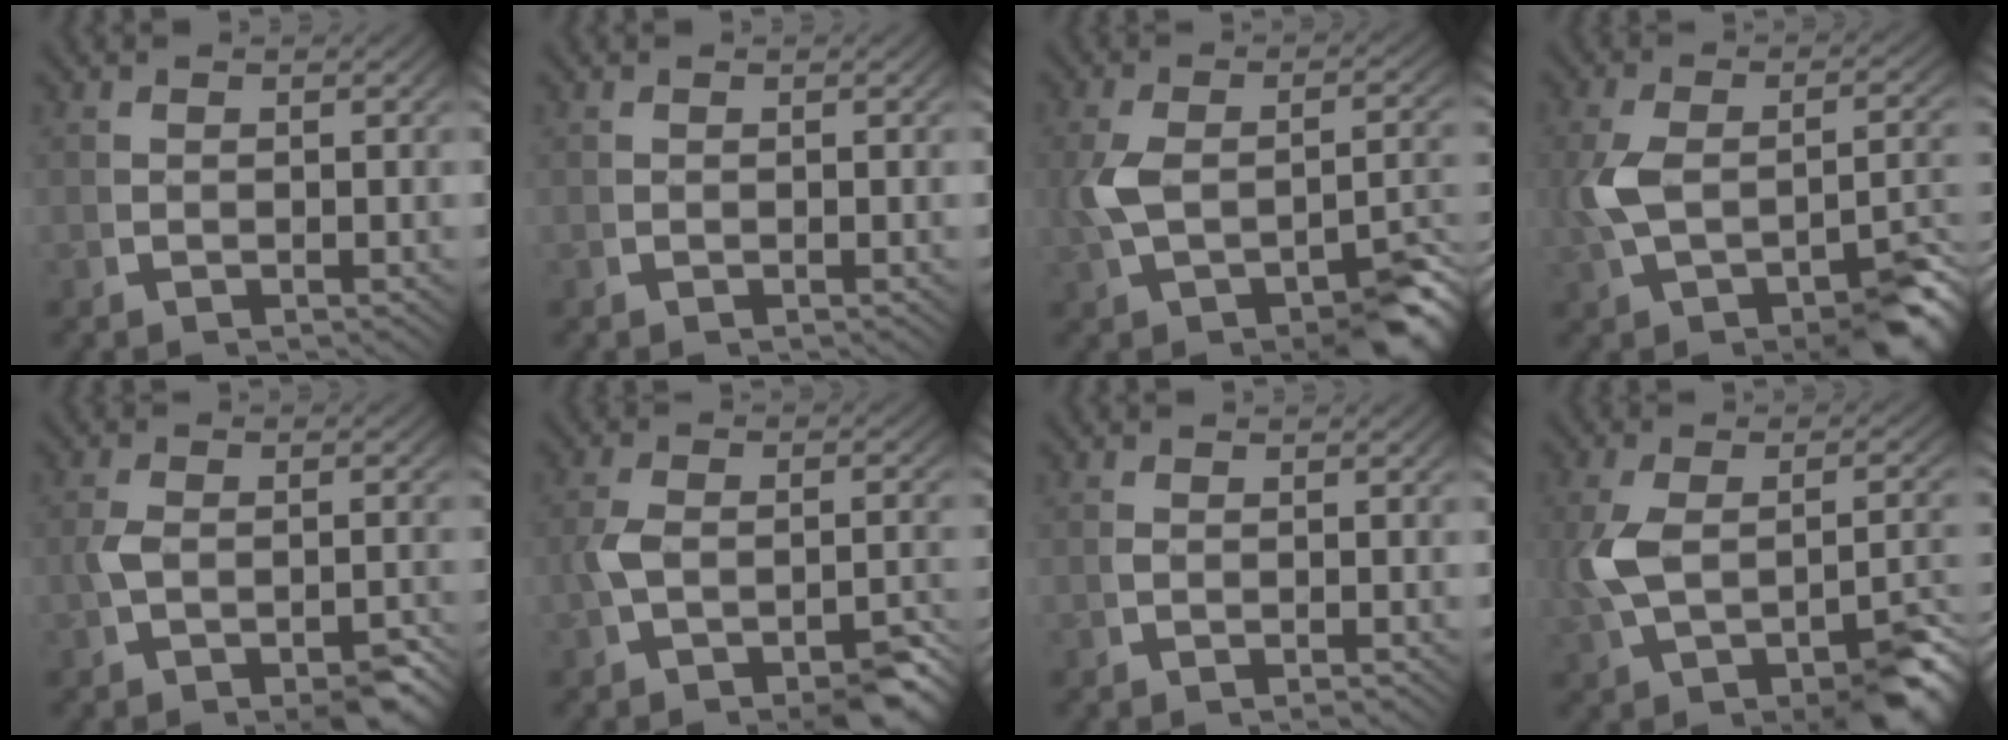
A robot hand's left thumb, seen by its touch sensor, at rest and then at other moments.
{"total": 0.0}
{"total": 7.3, "force": [-2.6, 3.5, 5.9], "torque": [-0.109, -0.012, -0.025]}
{"total": 8.0, "force": [-2.6, 3.9, 6.5], "torque": [-0.124, -0.014, -0.025]}
{"total": 4.4, "force": [-2.2, 1.8, 3.3], "torque": [-0.066, -0.011, -0.031]}
{"total": 5.7, "force": [-2.9, 2.5, 4.2], "torque": [-0.079, -0.010, -0.040]}
{"total": 0.6, "force": [-0.4, 0.0, 0.4], "torque": [-0.008, -0.001, -0.006]}
{"total": 8.8, "force": [-2.3, 4.3, 7.3], "torque": [-0.137, -0.014, -0.021]}